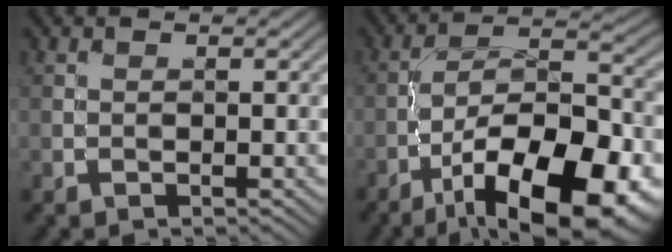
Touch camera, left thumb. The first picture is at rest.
{"total": 17.9, "force": [-9.6, 7.0, 13.3], "torque": [-0.209, -0.011, -0.156]}